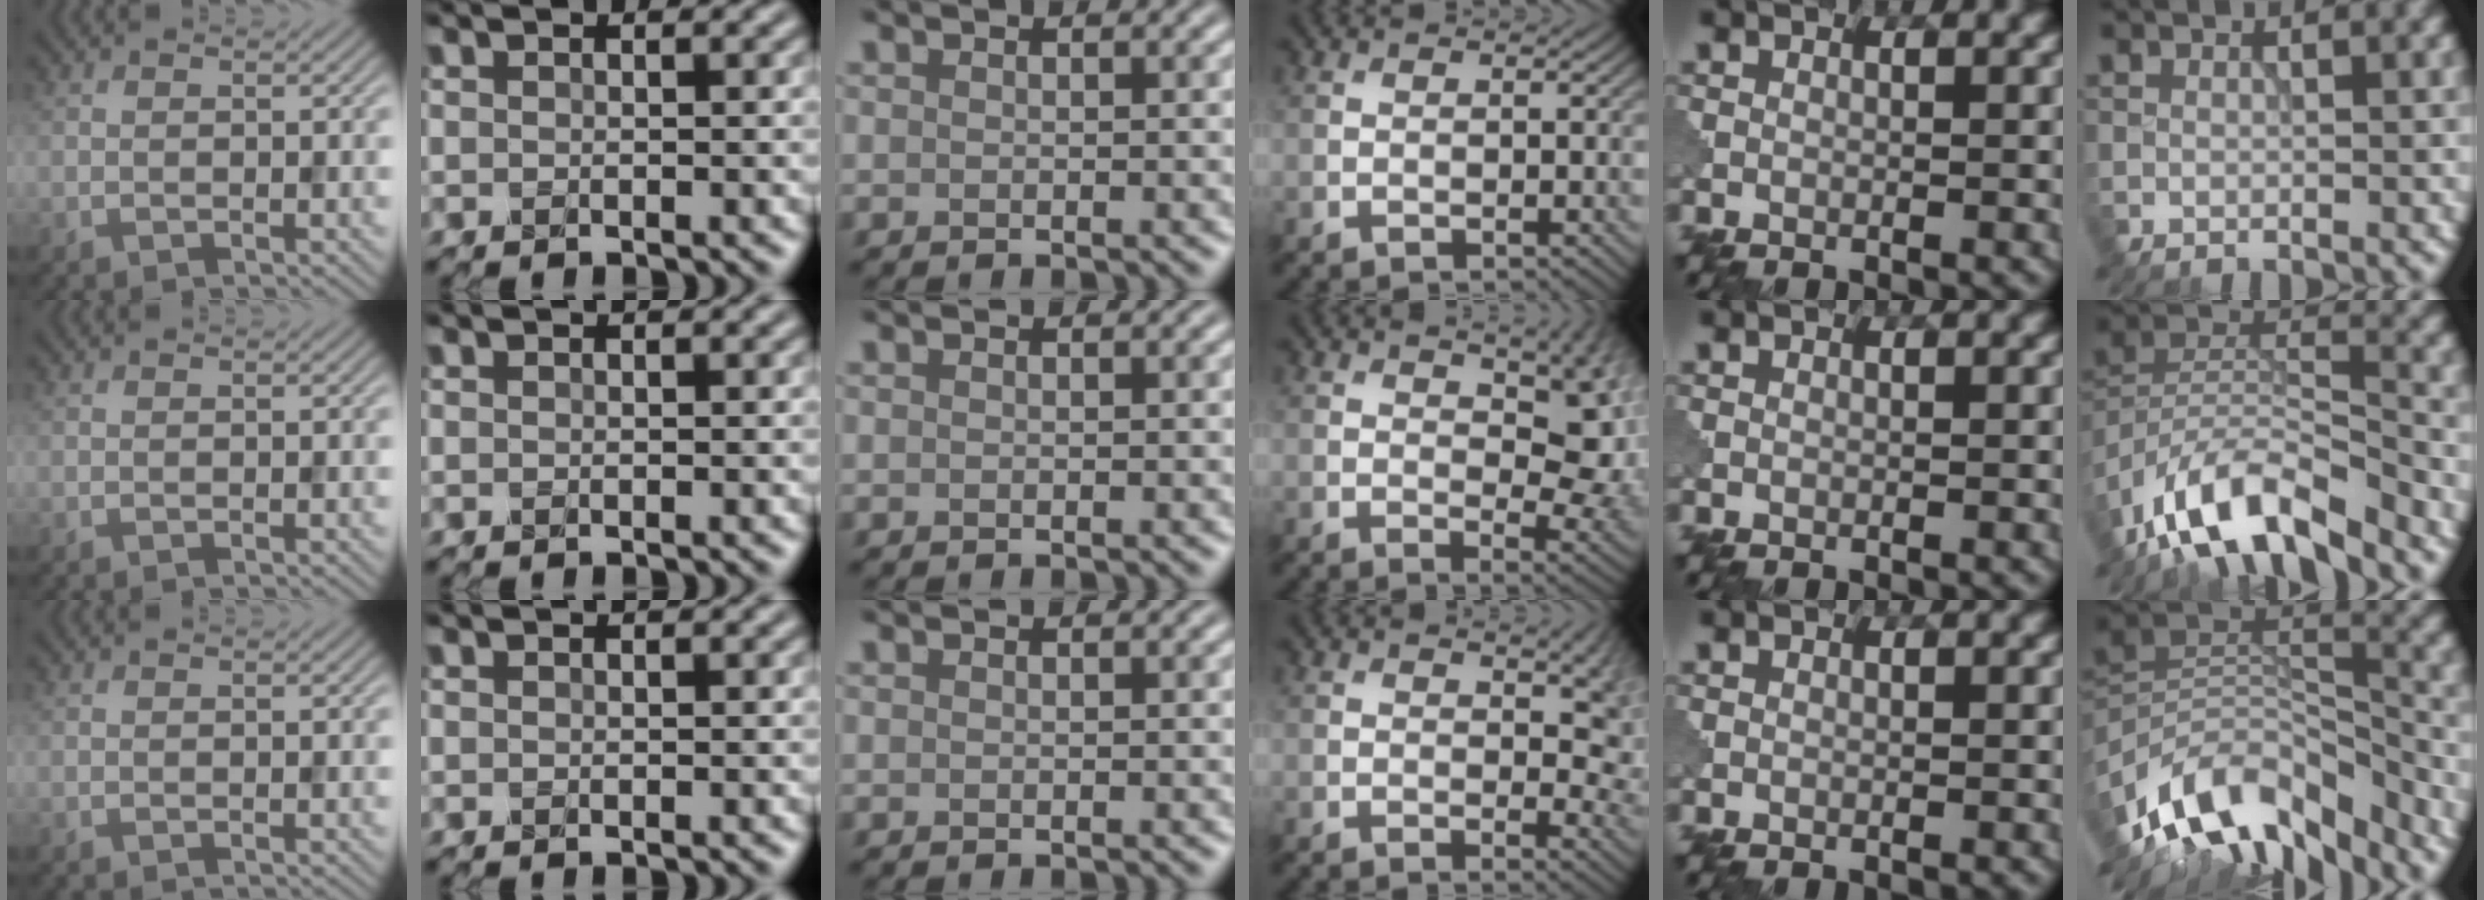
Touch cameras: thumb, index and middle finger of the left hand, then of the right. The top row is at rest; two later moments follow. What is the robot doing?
{"motion": "shake", "object": "medicine bottle"}